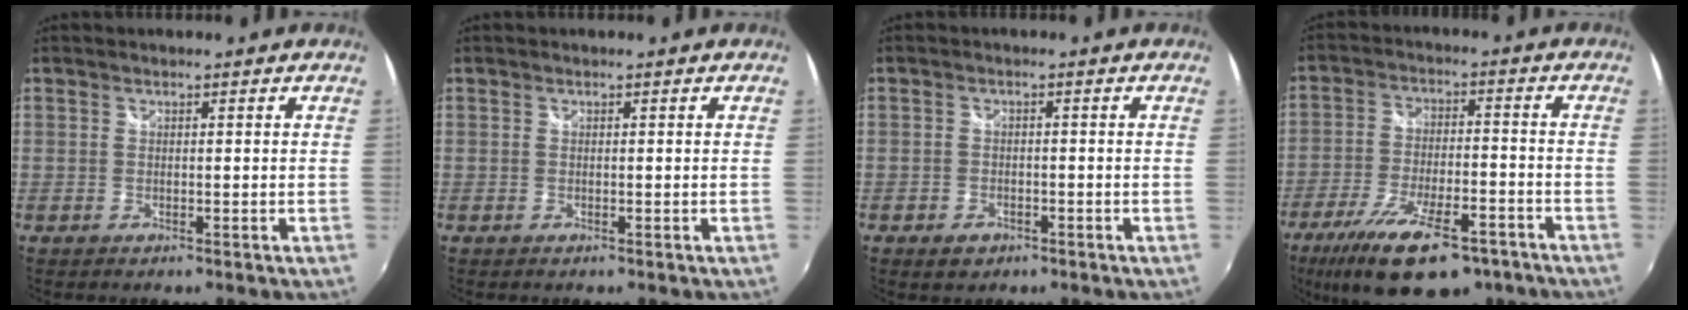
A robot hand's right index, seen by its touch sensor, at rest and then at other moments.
{"total": 0.0}
{"total": 3.0, "force": [-1.8, 2.2, 1.2], "torque": [-0.027, 0.001, -0.026]}
{"total": 18.4, "force": [-12.3, 7.0, 11.9], "torque": [-0.232, -0.033, -0.193]}